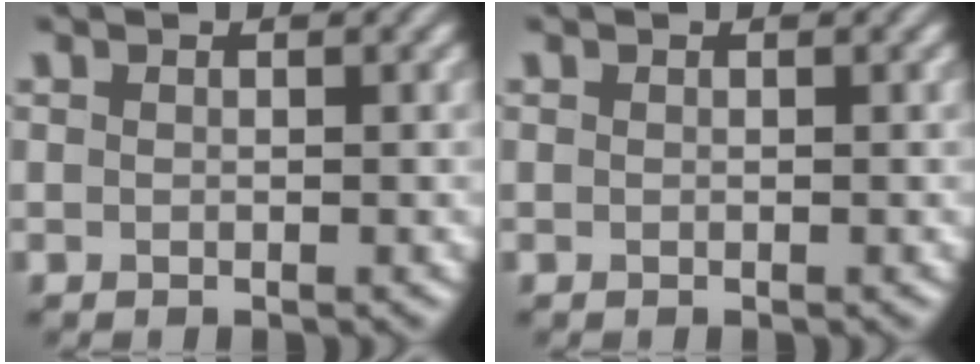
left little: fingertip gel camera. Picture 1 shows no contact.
{"total": 0.0}